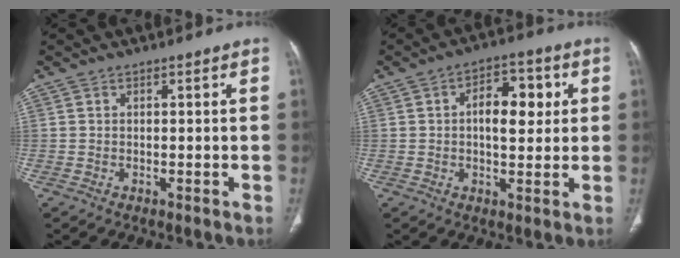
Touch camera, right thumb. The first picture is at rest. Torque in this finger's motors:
{"motor_torque": [-0.50, 1.00, 0.38, -0.02, 0.09]}